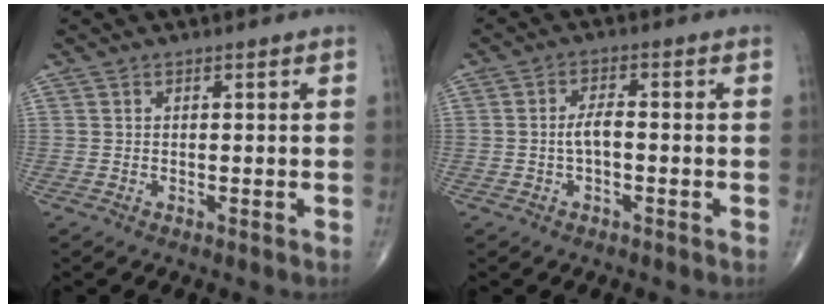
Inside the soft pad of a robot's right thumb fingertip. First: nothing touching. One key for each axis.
{"total": 3.4, "fx": -0.6, "fy": 1.5, "fz": 3.0, "tx": -0.059, "ty": 0.014, "tz": -0.013}